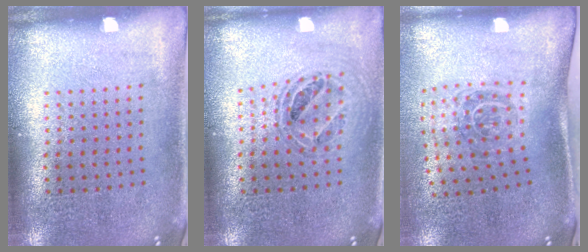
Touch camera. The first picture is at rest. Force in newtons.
{"total": 0.8, "press": 0.8, "slide": 0.1}
{"total": 1.9, "press": 1.2, "slide": 1.5}